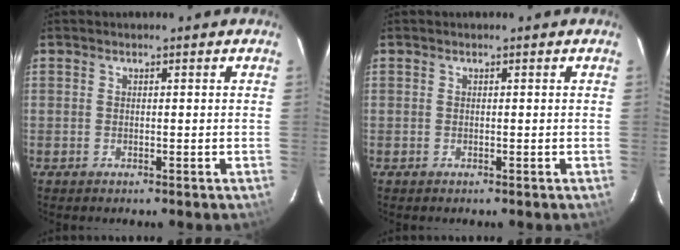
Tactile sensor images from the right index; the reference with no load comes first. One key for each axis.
{"total": 0.0}